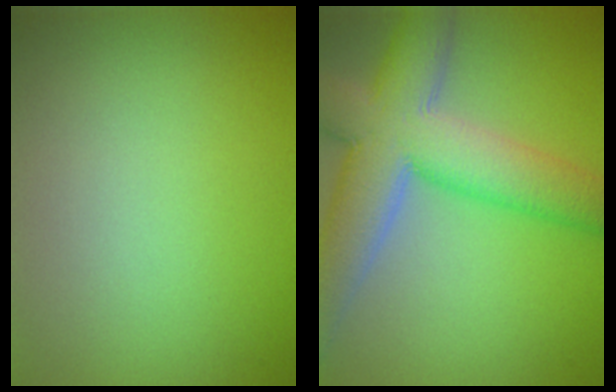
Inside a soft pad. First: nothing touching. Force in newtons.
{"total": 10.2, "press": 10.1, "slide": 0.8}